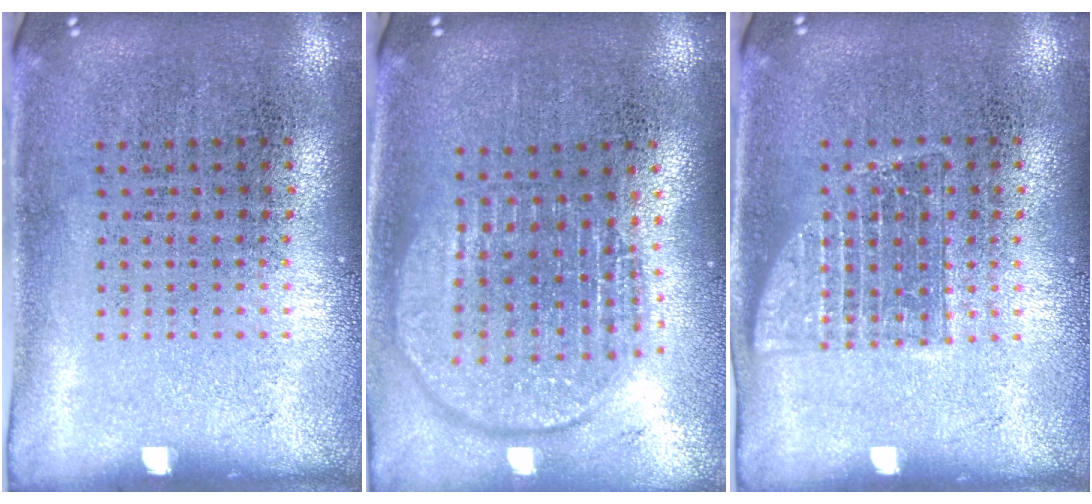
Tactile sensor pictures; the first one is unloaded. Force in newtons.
{"total": 1.8, "press": 1.5, "slide": 1.0}
{"total": 1.0, "press": 1.0, "slide": 0.2}